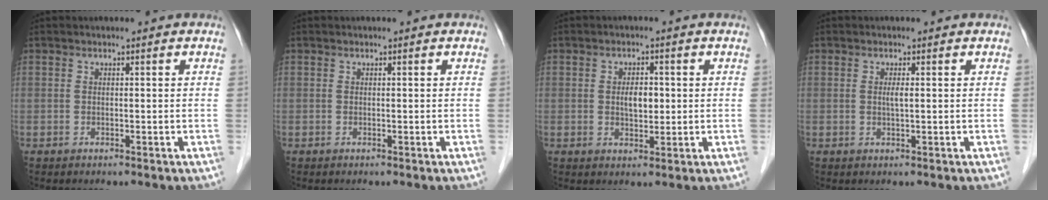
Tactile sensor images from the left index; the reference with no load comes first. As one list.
[{"total": 0.0}, {"total": 3.2, "force": [-0.2, 1.6, 2.7], "torque": [-0.046, -0.002, -0.002]}, {"total": 1.2, "force": [-0.3, 0.0, 1.1], "torque": [-0.026, -0.006, -0.005]}]